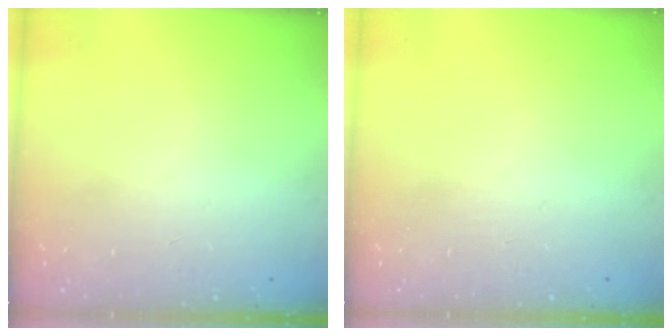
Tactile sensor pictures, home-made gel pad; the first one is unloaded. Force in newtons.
{"total": 0.0}